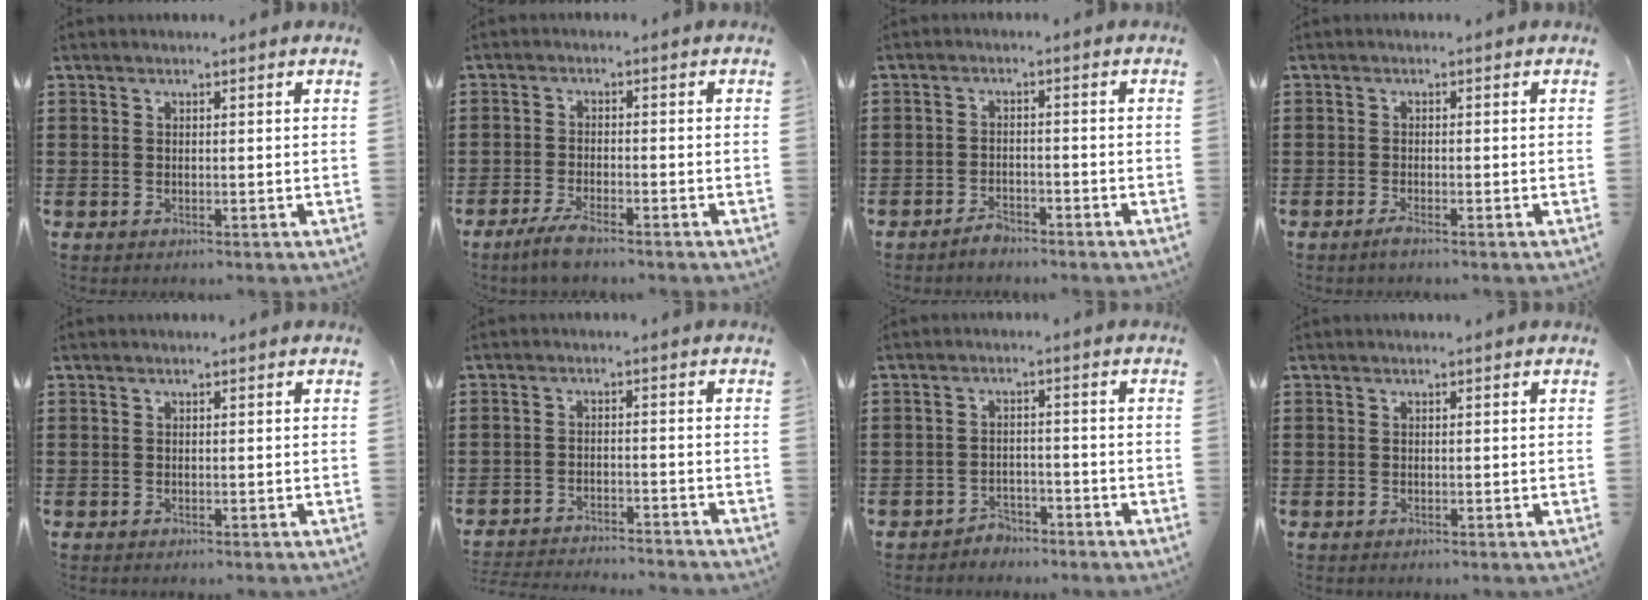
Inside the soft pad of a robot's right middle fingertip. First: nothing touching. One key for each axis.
{"total": 3.4, "fx": -2.7, "fy": 0.3, "fz": 2.0, "tx": -0.054, "ty": -0.008, "tz": -0.058}
{"total": 2.3, "fx": -2.1, "fy": 0.7, "fz": 0.5, "tx": -0.015, "ty": 0.004, "tz": -0.044}
{"total": 1.0, "fx": -0.7, "fy": 0.1, "fz": 0.8, "tx": -0.015, "ty": -0.004, "tz": -0.012}
{"total": 0.0}
{"total": 3.2, "fx": -3.2, "fy": -0.1, "fz": 0.2, "tx": -0.008, "ty": -0.002, "tz": -0.068}
{"total": 2.5, "fx": -2.4, "fy": 0.8, "fz": -0.1, "tx": -0.009, "ty": 0.003, "tz": -0.052}
{"total": 0.0}